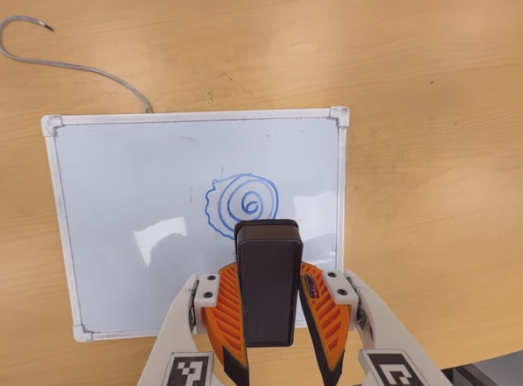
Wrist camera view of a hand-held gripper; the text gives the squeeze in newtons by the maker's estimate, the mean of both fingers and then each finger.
{"total": 7.4, "left": 6.1, "right": 8.7}